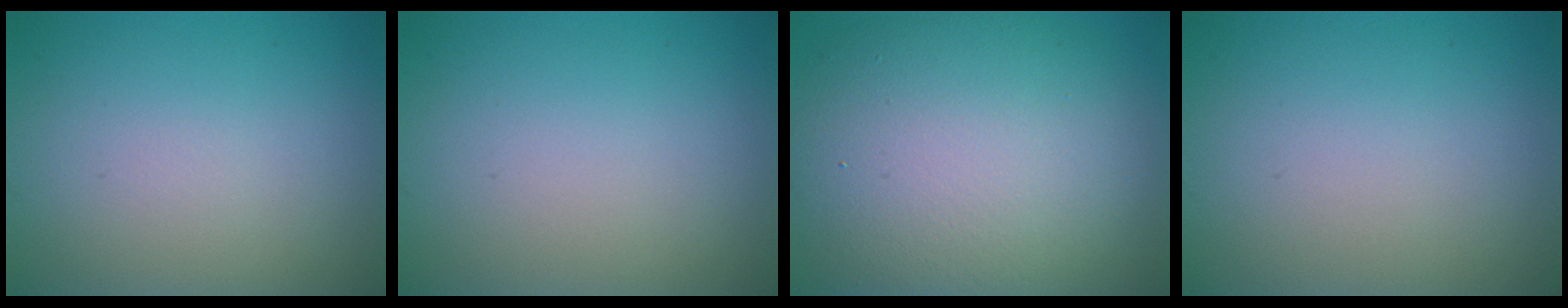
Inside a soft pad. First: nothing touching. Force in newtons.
{"total": 0.0}
{"total": 12.9, "press": 12.9, "slide": 1.1}
{"total": 0.0}